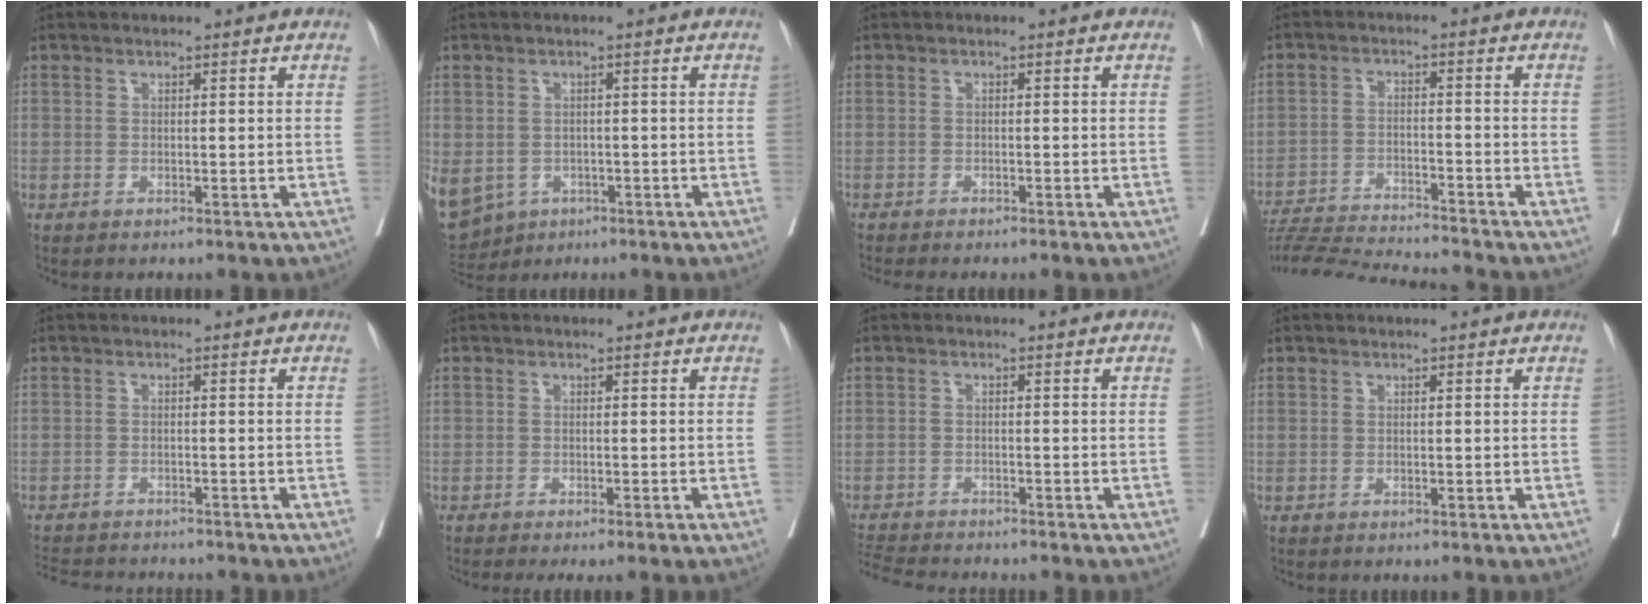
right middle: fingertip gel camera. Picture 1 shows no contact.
{"total": 19.8, "force": [-7.7, 16.4, 8.0], "torque": [-0.281, -0.014, -0.099]}
{"total": 4.4, "force": [-3.8, 0.5, 2.2], "torque": [-0.024, -0.007, -0.050]}
{"total": 13.6, "force": [-13.0, -1.0, 3.9], "torque": [-0.056, -0.012, -0.208]}
{"total": 8.7, "force": [-8.1, 1.5, 2.6], "torque": [-0.043, -0.005, -0.117]}
{"total": 3.7, "force": [-2.9, -0.2, 2.2], "torque": [-0.020, -0.006, -0.041]}
{"total": 6.1, "force": [-5.9, -0.2, 1.6], "torque": [-0.026, -0.018, -0.102]}
{"total": 0.0}